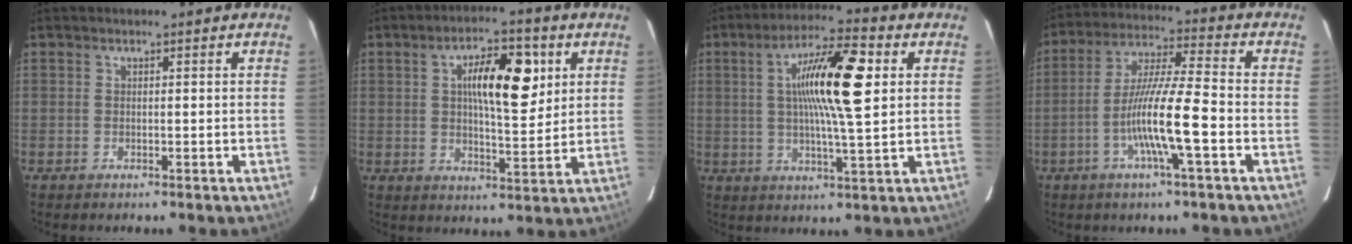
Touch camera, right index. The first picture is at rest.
{"total": 10.8, "force": [3.2, 3.3, 9.8], "torque": [-0.159, 0.015, 0.053]}
{"total": 13.7, "force": [2.8, 1.3, 13.3], "torque": [-0.235, 0.013, 0.043]}
{"total": 11.7, "force": [-3.6, 0.0, 11.1], "torque": [-0.210, -0.002, -0.071]}